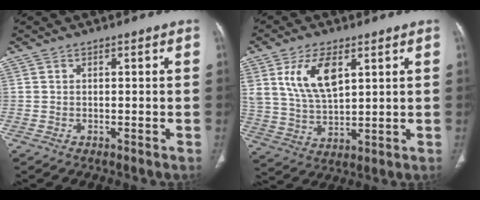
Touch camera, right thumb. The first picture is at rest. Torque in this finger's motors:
{"motor_torque": [0.08, 0.15, 0.69, 0.67, 0.16]}